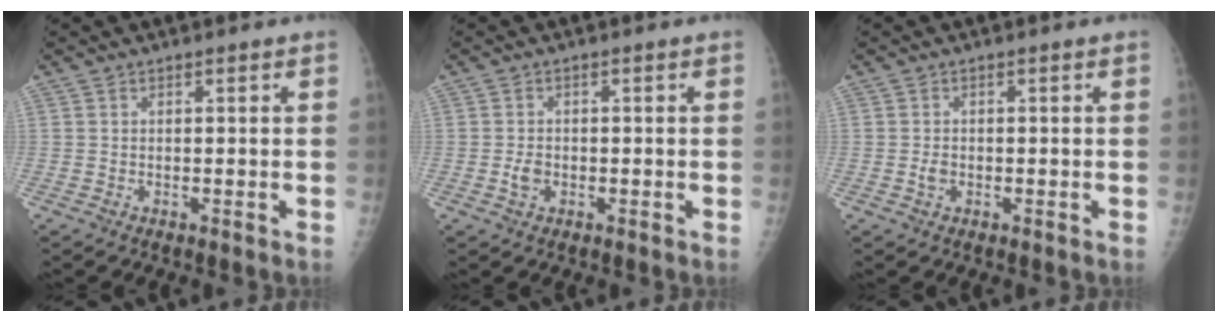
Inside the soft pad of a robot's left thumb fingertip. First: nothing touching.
{"total": 2.4, "force": [-0.7, 1.8, 1.5], "torque": [-0.021, 0.007, -0.012]}
{"total": 1.6, "force": [-0.5, 1.2, 1.0], "torque": [-0.015, 0.005, -0.008]}